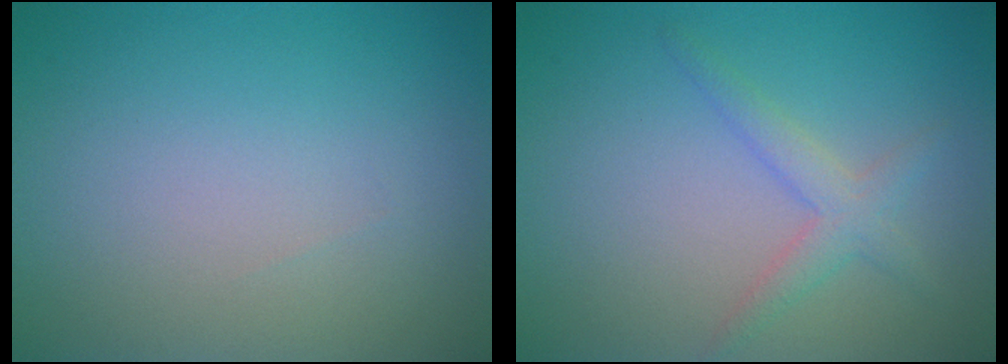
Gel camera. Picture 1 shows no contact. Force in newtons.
{"total": 2.1, "press": 2.1, "slide": 0.1}